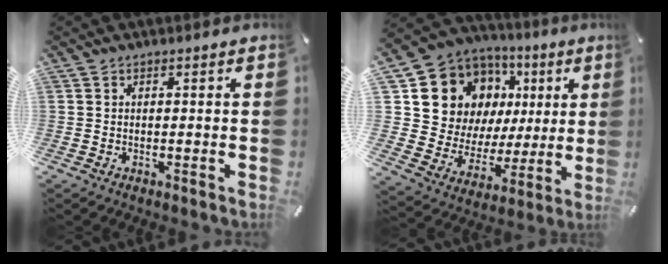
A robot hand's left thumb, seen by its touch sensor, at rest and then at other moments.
{"total": 13.9, "force": [6.3, 11.7, 4.3], "torque": [-0.081, -0.050, 0.133]}